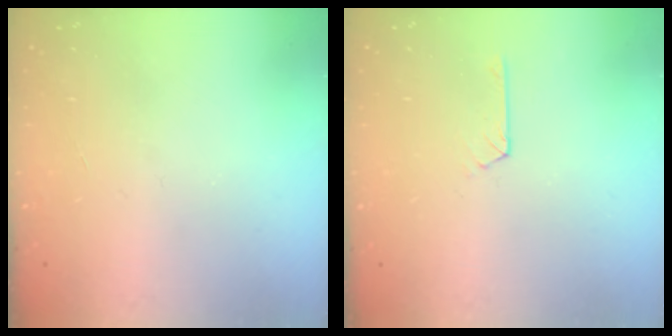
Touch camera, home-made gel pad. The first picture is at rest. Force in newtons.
{"total": 1.9, "press": 1.9, "slide": 0.2}